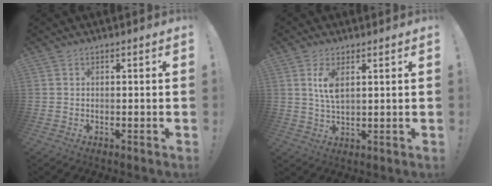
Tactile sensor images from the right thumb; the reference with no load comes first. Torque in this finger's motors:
{"motor_torque": [-0.26, 0.52, 0.64, -0.11, 0.25]}